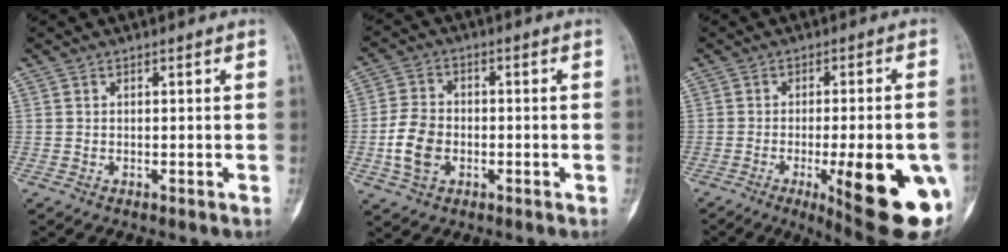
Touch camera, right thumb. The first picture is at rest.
{"total": 7.7, "force": [-1.8, 5.6, 5.0], "torque": [-0.095, 0.010, -0.037]}
{"total": 20.1, "force": [-6.6, 5.0, 18.3], "torque": [-0.184, -0.004, -0.072]}